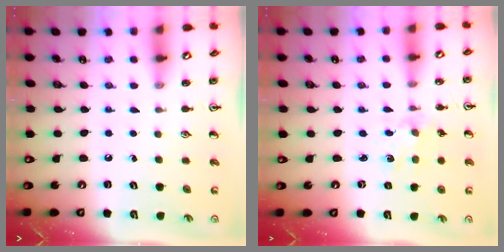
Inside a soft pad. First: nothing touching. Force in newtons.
{"total": 1.4, "press": 1.4, "slide": 0.2}